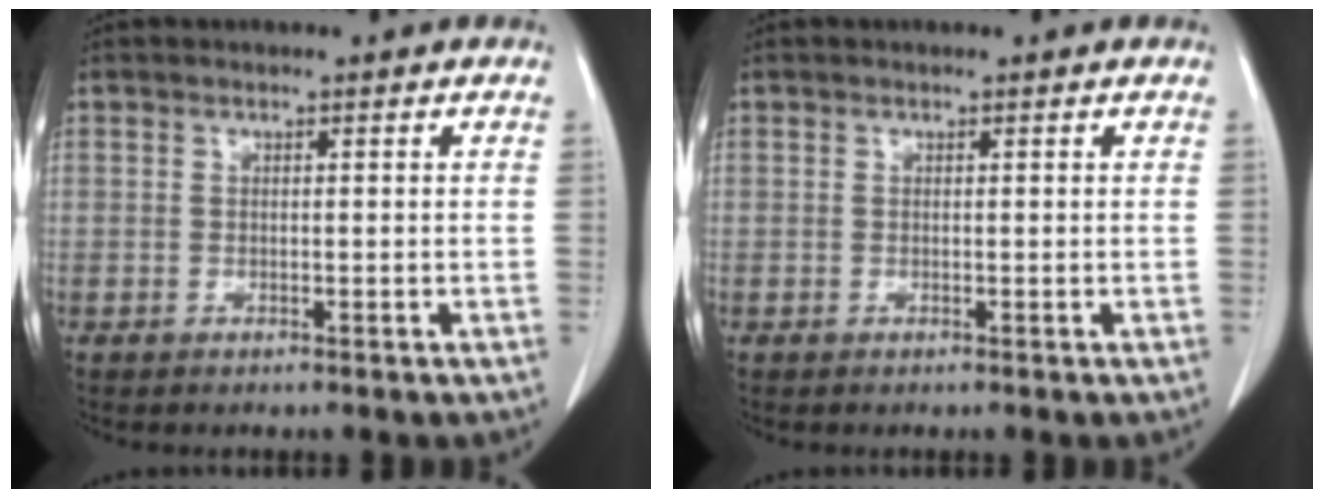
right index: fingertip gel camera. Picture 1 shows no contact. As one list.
[{"total": 0.0}]